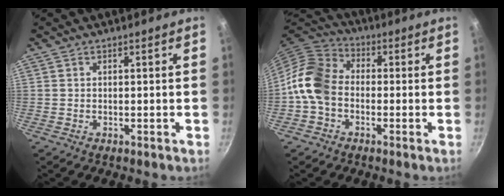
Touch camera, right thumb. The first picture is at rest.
{"total": 10.4, "force": [-1.9, 8.0, 6.5], "torque": [-0.098, 0.029, -0.063]}